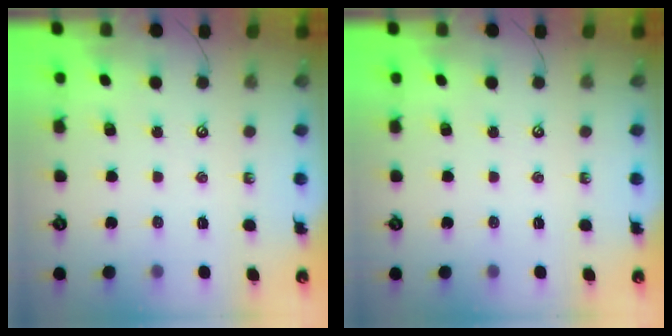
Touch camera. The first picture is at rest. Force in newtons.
{"total": 0.0}